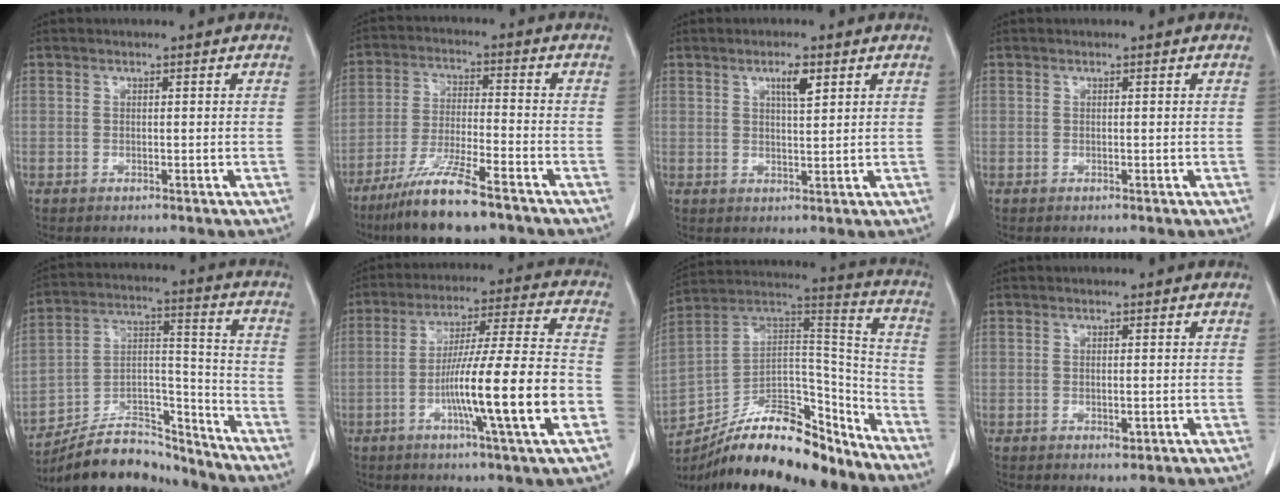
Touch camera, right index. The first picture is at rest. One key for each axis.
{"total": 11.2, "fx": -8.2, "fy": 1.1, "fz": 7.6, "tx": -0.146, "ty": -0.030, "tz": -0.150}
{"total": 3.4, "fx": 1.8, "fy": 0.6, "fz": 2.9, "tx": -0.050, "ty": -0.001, "tz": 0.029}
{"total": 0.0}
{"total": 15.8, "fx": -14.6, "fy": 4.4, "fz": 3.9, "tx": -0.059, "ty": 0.045, "tz": -0.243}
{"total": 16.7, "fx": -4.9, "fy": -0.3, "fz": 16.0, "tx": -0.267, "ty": -0.002, "tz": -0.083}
{"total": 23.2, "fx": -18.7, "fy": 7.3, "fz": 11.8, "tx": -0.204, "ty": 0.040, "tz": -0.312}
{"total": 1.2, "fx": -0.3, "fy": 0.4, "fz": 1.1, "tx": -0.017, "ty": -0.004, "tz": -0.001}